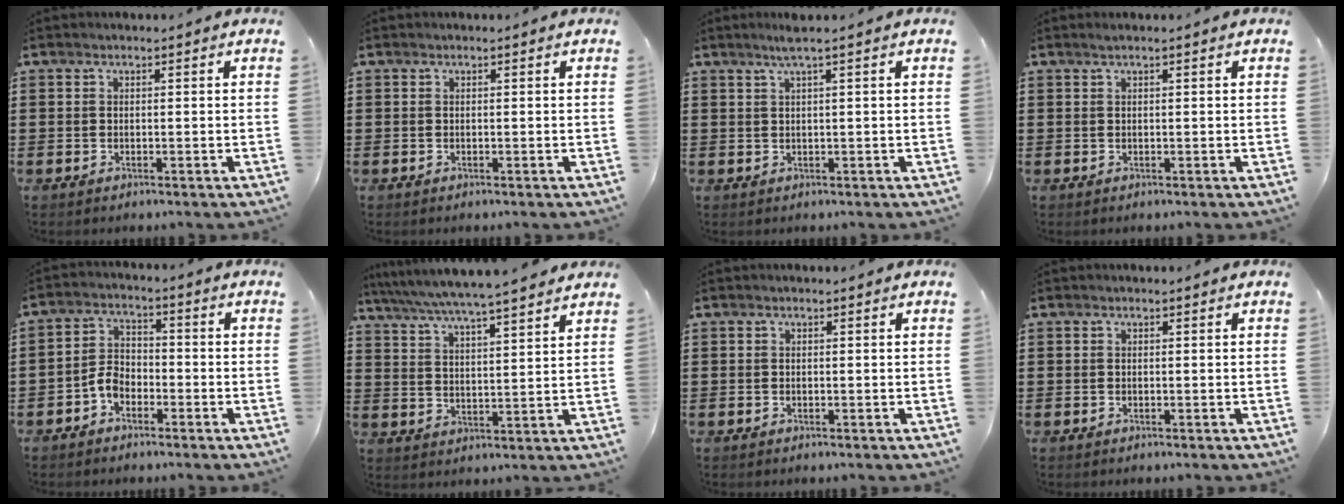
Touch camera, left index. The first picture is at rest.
{"total": 0.0}
{"total": 2.1, "force": [1.2, -0.3, 1.7], "torque": [-0.035, 0.000, 0.021]}
{"total": 0.6, "force": [0.3, -0.1, 0.5], "torque": [-0.007, -0.001, 0.007]}
{"total": 4.2, "force": [-2.4, 2.7, 2.1], "torque": [-0.058, 0.006, -0.053]}
{"total": 5.5, "force": [5.1, -0.5, 2.1], "torque": [-0.062, -0.031, 0.085]}
{"total": 0.0}
{"total": 0.0}